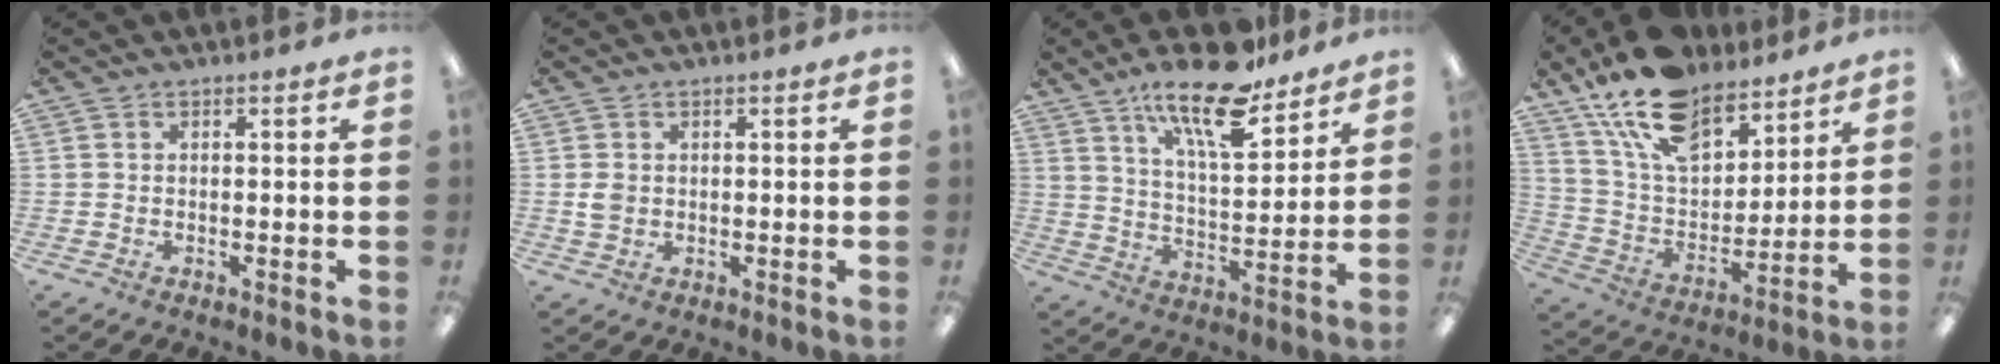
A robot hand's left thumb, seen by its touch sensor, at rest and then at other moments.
{"total": 2.3, "force": [0.5, 1.9, 1.2], "torque": [-0.016, 0.001, 0.007]}
{"total": 17.2, "force": [13.0, 5.3, 10.0], "torque": [-0.171, -0.071, 0.217]}
{"total": 19.1, "force": [14.2, 9.2, 8.9], "torque": [-0.181, -0.071, 0.259]}